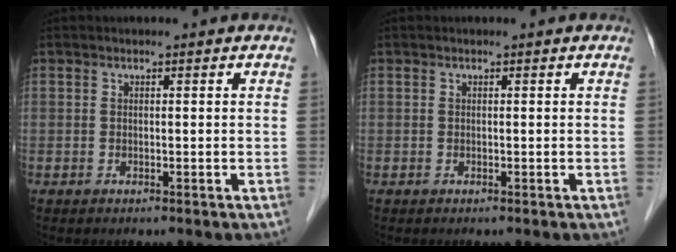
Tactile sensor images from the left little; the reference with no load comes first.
{"total": 0.0}